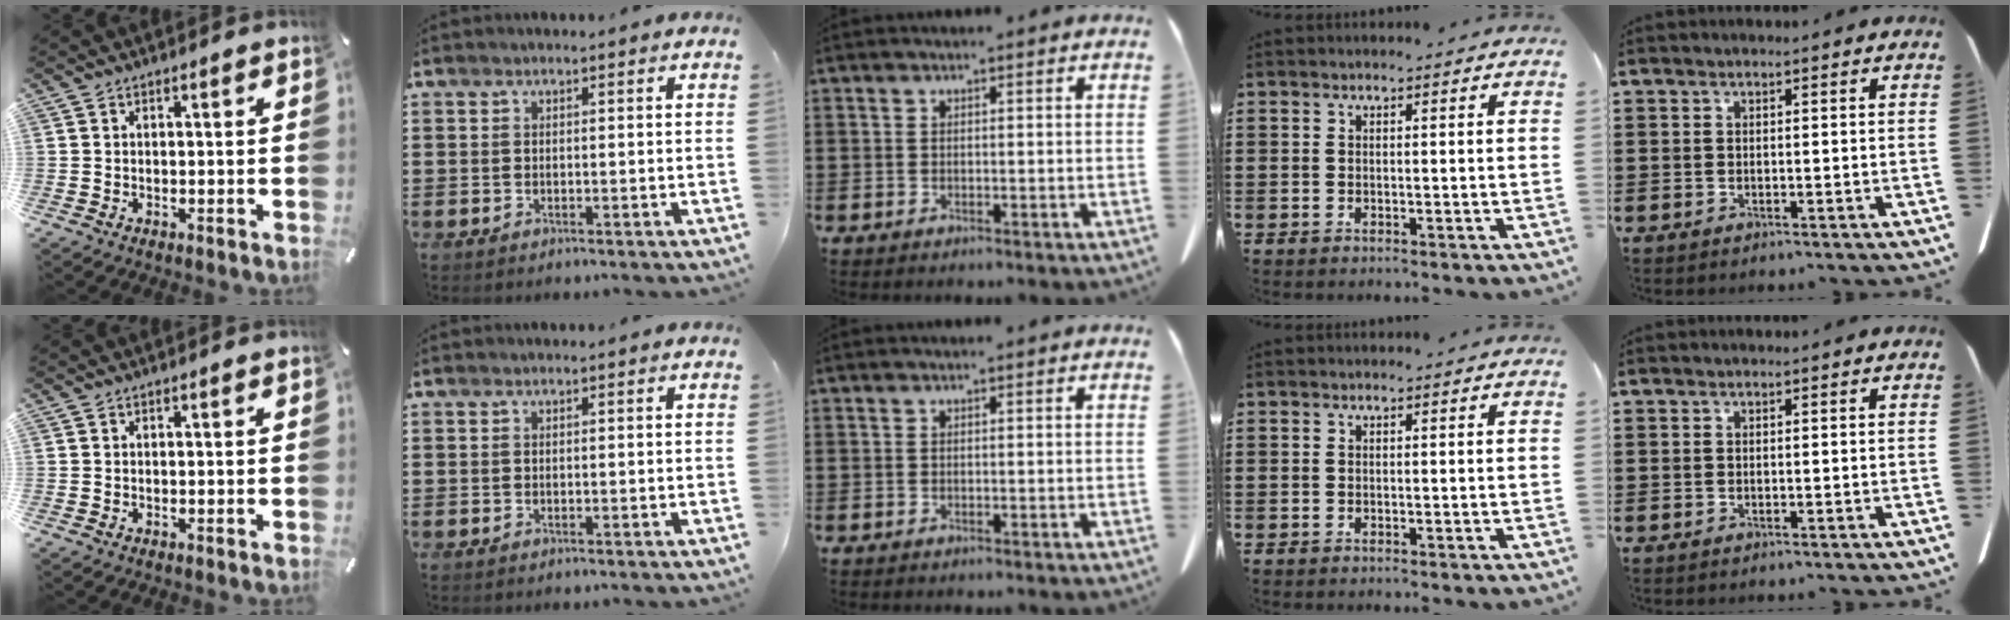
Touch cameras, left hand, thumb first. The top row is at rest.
{}